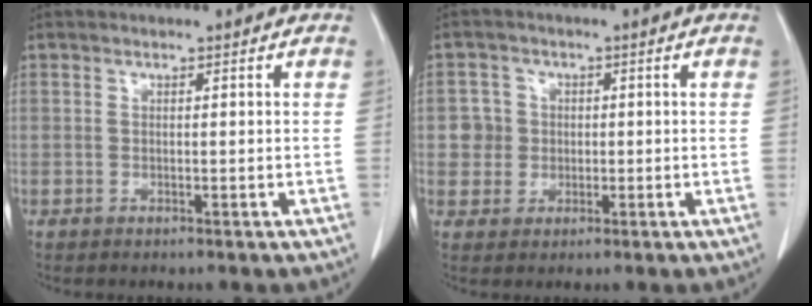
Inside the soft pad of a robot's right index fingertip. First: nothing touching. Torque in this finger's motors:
{"motor_torque": [0.20, 0.12, 0.12, 0.01]}